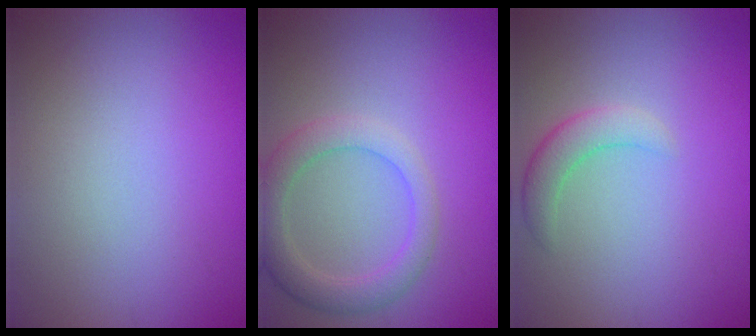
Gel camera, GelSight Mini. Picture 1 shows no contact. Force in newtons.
{"total": 3.6, "press": 3.6, "slide": 0.5}
{"total": 2.4, "press": 2.4, "slide": 0.2}